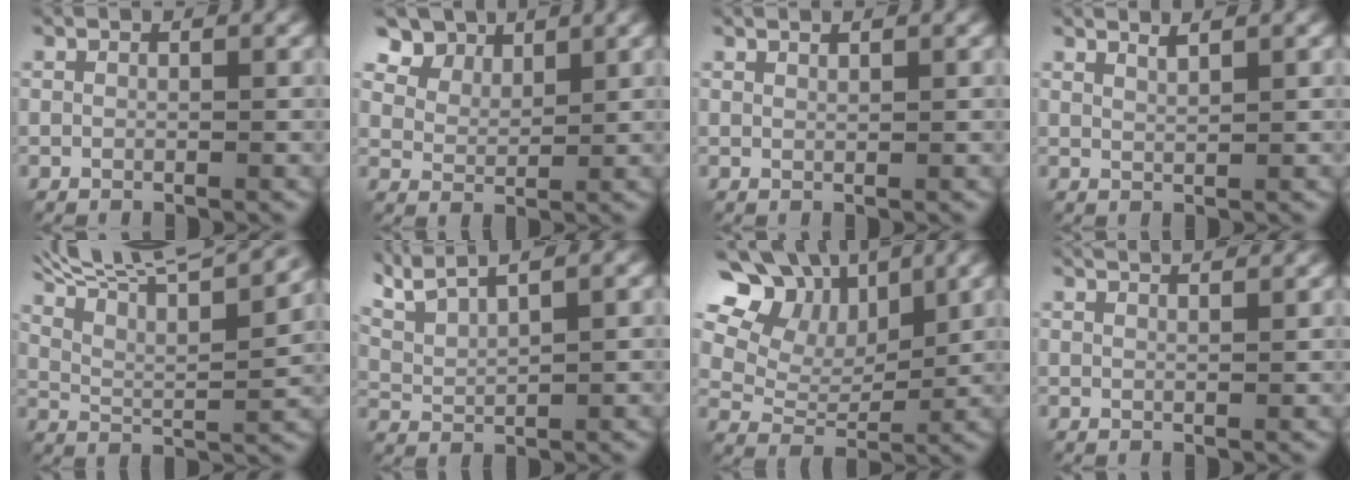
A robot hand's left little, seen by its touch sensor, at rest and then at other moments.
{"total": 6.0, "force": [4.5, 3.2, 2.3], "torque": [-0.072, -0.007, 0.088]}
{"total": 0.6, "force": [0.5, 0.0, 0.3], "torque": [-0.003, 0.002, 0.007]}
{"total": 1.3, "force": [1.0, 0.3, 0.8], "torque": [-0.007, 0.005, 0.015]}
{"total": 13.3, "force": [9.9, 3.2, 8.4], "torque": [-0.162, 0.026, 0.142]}
{"total": 5.5, "force": [4.3, 1.2, 3.2], "torque": [-0.077, 0.015, 0.071]}
{"total": 12.2, "force": [6.7, 8.1, 6.2], "torque": [-0.140, 0.030, 0.115]}
{"total": 4.4, "force": [3.3, 1.5, 2.5], "torque": [-0.017, 0.030, 0.019]}